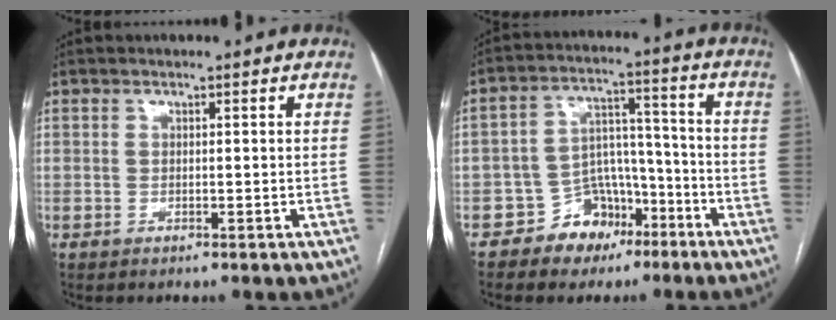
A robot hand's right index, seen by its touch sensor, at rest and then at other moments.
{"total": 8.6, "force": [-5.2, 6.2, 2.9], "torque": [-0.045, 0.031, -0.077]}